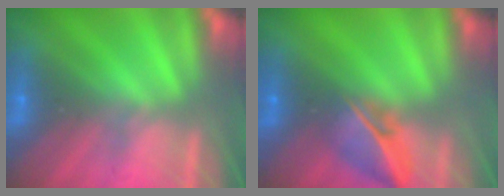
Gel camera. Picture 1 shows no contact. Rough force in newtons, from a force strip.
{"total": 5.8}